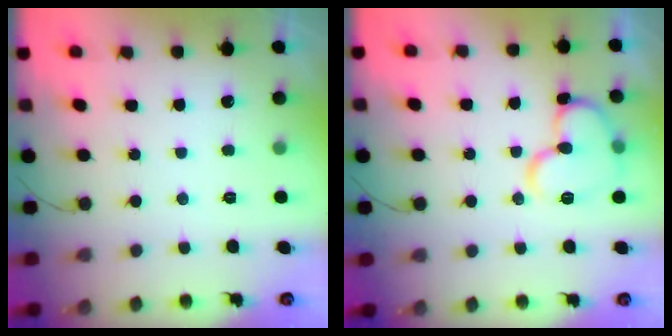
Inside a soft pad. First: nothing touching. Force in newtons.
{"total": 13.0, "press": 12.8, "slide": 2.2}